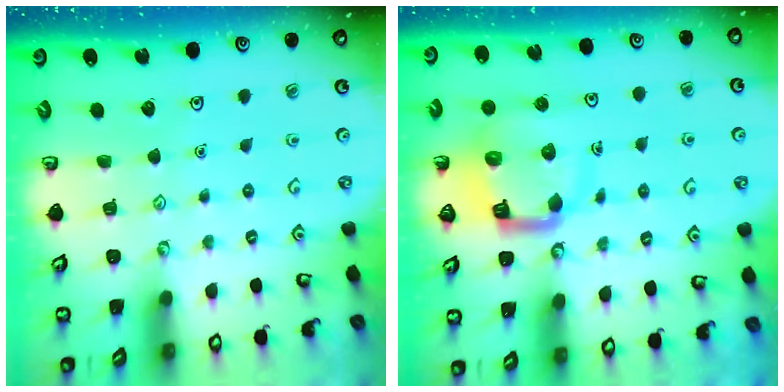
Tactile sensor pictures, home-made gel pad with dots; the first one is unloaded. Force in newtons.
{"total": 9.0, "press": 9.0, "slide": 1.1}